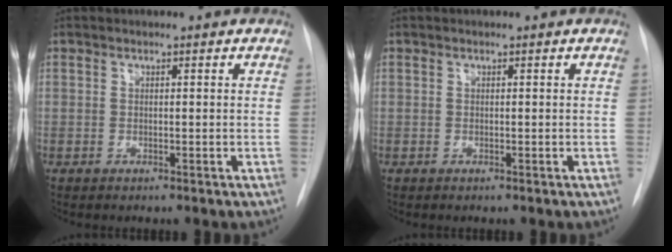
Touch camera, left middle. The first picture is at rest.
{"total": 0.0}